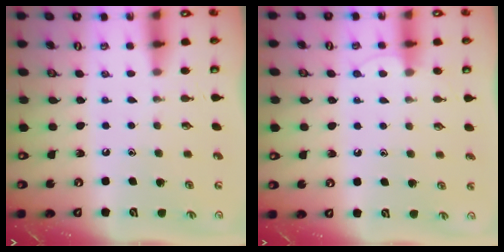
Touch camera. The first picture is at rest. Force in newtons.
{"total": 4.9, "press": 4.8, "slide": 0.5}